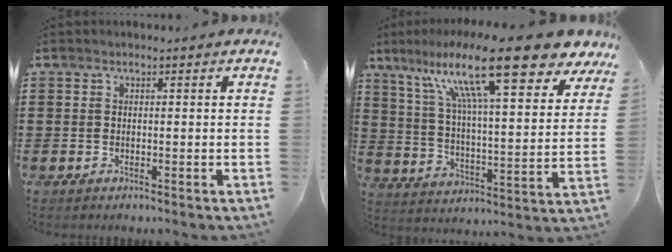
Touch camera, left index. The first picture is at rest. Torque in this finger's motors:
{"motor_torque": [2.14, 0.00, 1.06, 0.21]}